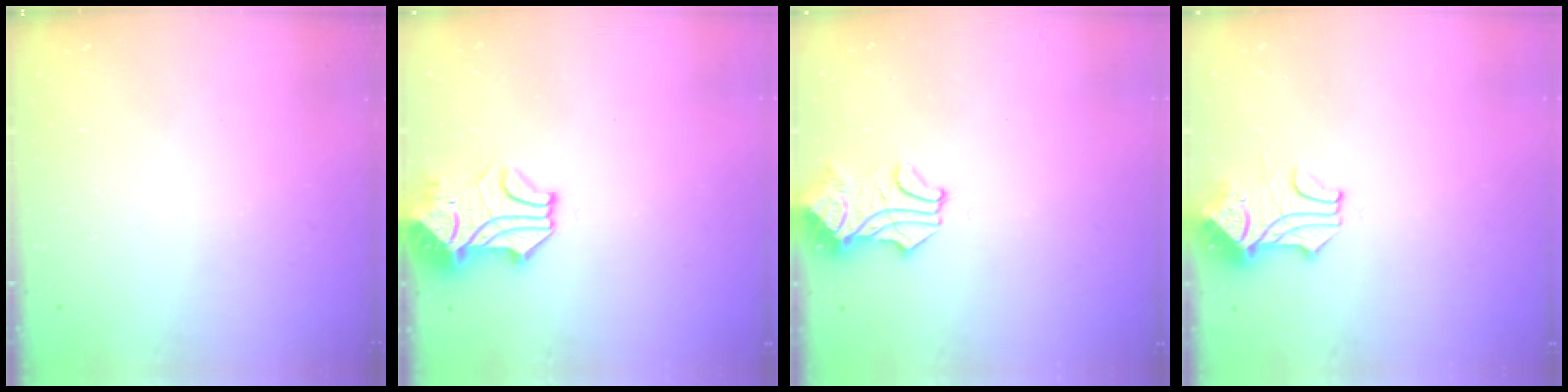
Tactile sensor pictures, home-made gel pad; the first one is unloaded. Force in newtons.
{"total": 2.7, "press": 2.5, "slide": 0.9}
{"total": 0.0}
{"total": 1.8, "press": 1.4, "slide": 1.1}